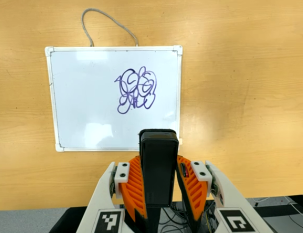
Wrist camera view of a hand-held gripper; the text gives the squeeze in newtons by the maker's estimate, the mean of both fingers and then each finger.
{"total": 4.5, "left": 2.9, "right": 6.1}